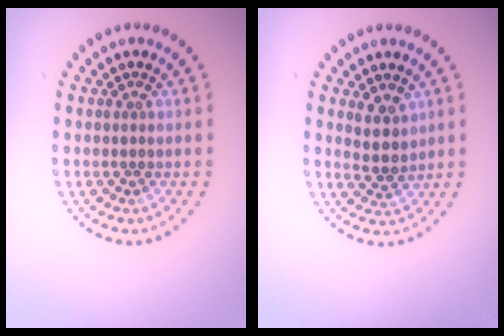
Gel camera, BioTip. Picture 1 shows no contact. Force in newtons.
{"total": 2.4, "press": 2.0, "slide": 1.3}